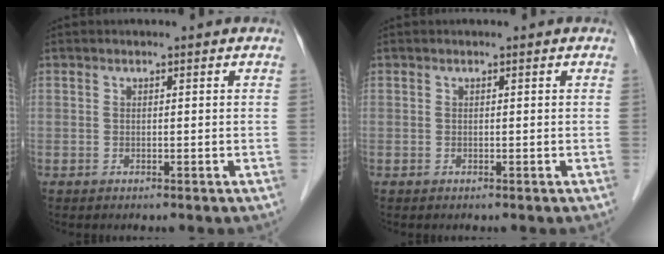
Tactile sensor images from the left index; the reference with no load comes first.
{"total": 0.0}